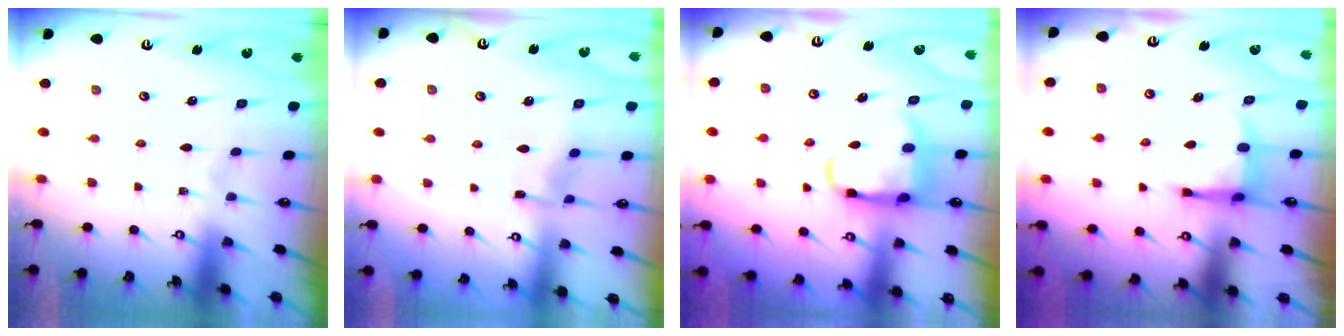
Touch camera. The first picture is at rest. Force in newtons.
{"total": 5.7, "press": 5.6, "slide": 0.6}
{"total": 10.6, "press": 10.6, "slide": 1.1}
{"total": 4.8, "press": 4.7, "slide": 0.9}